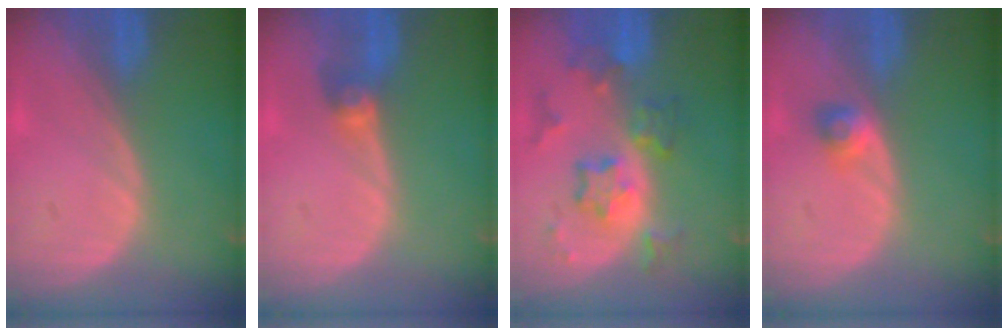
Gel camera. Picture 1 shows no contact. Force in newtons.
{"total": 2.7, "press": 2.7, "slide": 0.3}
{"total": 8.3, "press": 7.3, "slide": 3.9}
{"total": 2.6, "press": 2.3, "slide": 1.2}